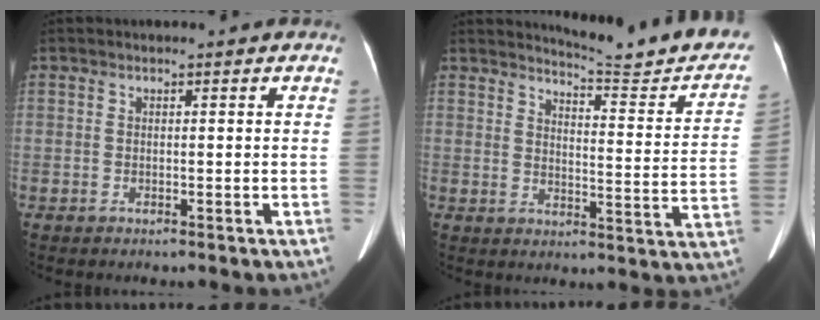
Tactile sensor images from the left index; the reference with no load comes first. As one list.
[{"total": 14.5, "force": [13.7, 0.5, 4.8], "torque": [-0.061, -0.064, 0.158]}]